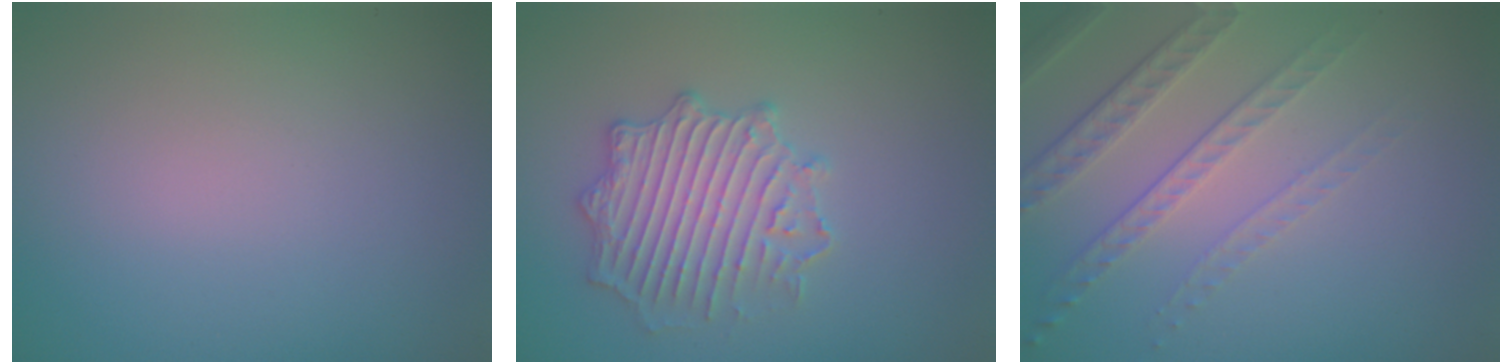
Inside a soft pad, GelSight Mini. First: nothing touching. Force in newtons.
{"total": 4.1, "press": 4.1, "slide": 0.3}
{"total": 4.6, "press": 3.1, "slide": 3.4}